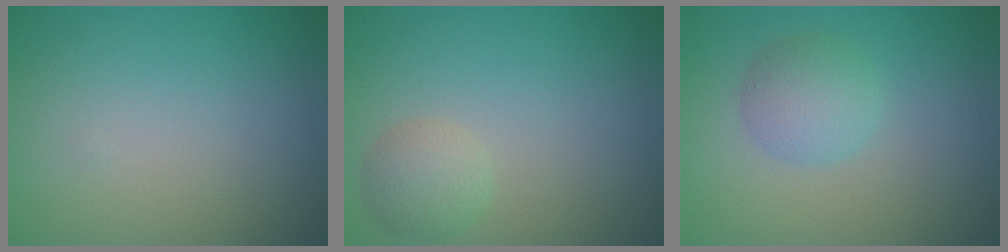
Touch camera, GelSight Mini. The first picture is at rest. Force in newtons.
{"total": 2.2, "press": 2.2, "slide": 0.1}
{"total": 2.8, "press": 2.8, "slide": 0.1}